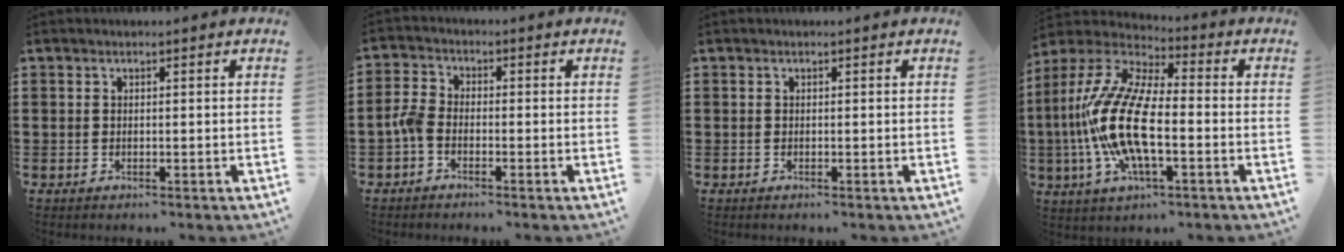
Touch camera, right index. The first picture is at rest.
{"total": 3.1, "force": [-1.6, 1.7, 2.1], "torque": [-0.060, 0.000, -0.037]}
{"total": 0.0}
{"total": 13.9, "force": [-2.7, 5.4, 12.5], "torque": [-0.303, -0.014, -0.059]}